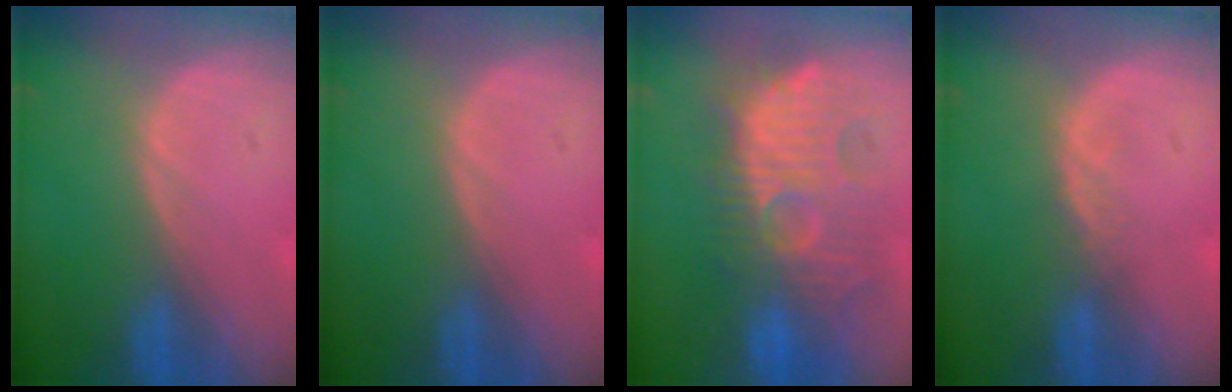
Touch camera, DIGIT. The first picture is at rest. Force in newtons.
{"total": 0.0}
{"total": 12.2, "press": 11.8, "slide": 3.1}
{"total": 1.1, "press": 1.1, "slide": 0.2}